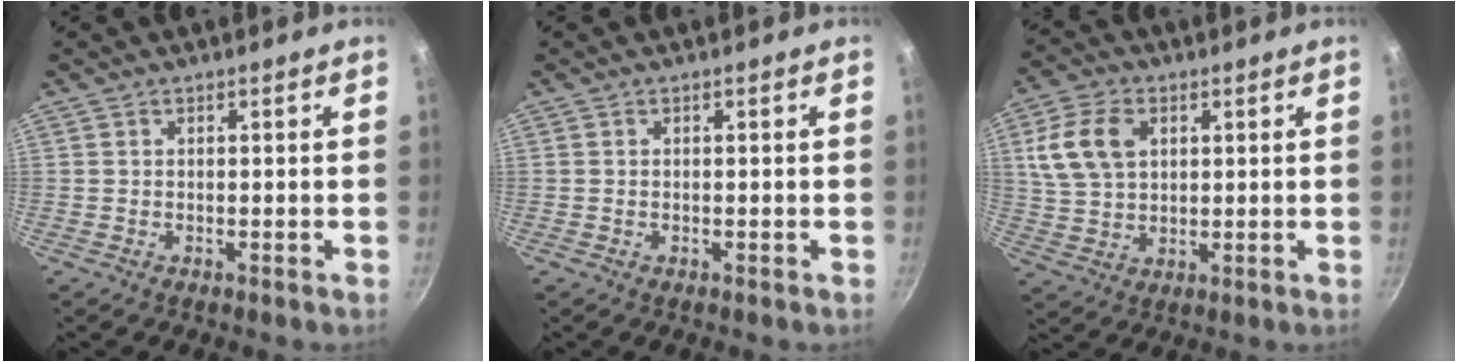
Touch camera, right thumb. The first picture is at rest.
{"total": 0.0}
{"total": 10.8, "force": [3.2, 7.4, 7.2], "torque": [-0.123, 0.003, 0.062]}